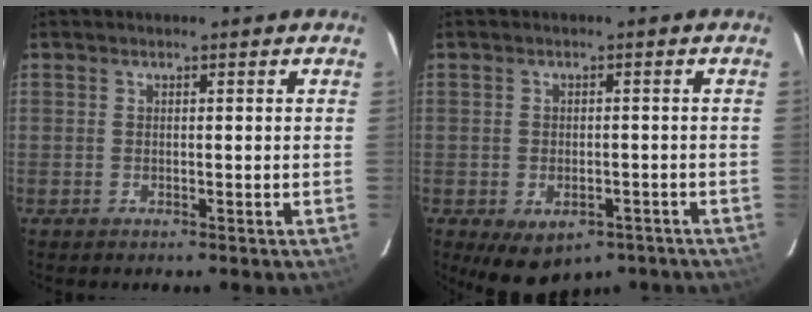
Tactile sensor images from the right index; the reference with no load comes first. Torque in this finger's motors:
{"motor_torque": [1.10, -1.04, 0.50, 0.07]}